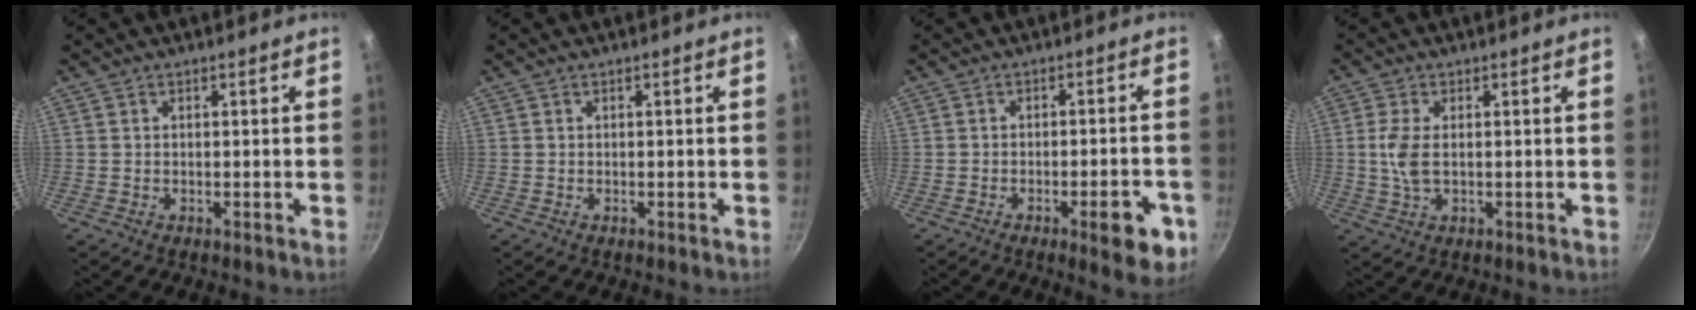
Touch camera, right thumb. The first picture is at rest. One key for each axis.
{"total": 0.0}
{"total": 9.1, "fx": -3.9, "fy": 2.9, "fz": 7.7, "tx": -0.075, "ty": 0.019, "tz": -0.044}
{"total": 5.1, "fx": 0.3, "fy": 2.7, "fz": 4.4, "tx": -0.098, "ty": 0.001, "tz": 0.005}